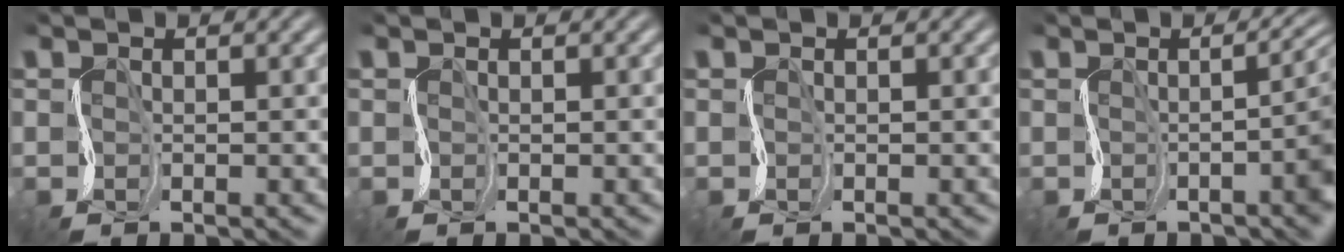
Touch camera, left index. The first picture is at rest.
{"total": 0.0}
{"total": 0.0}
{"total": 6.4, "force": [-0.6, 2.0, 6.0], "torque": [-0.048, 0.004, -0.012]}